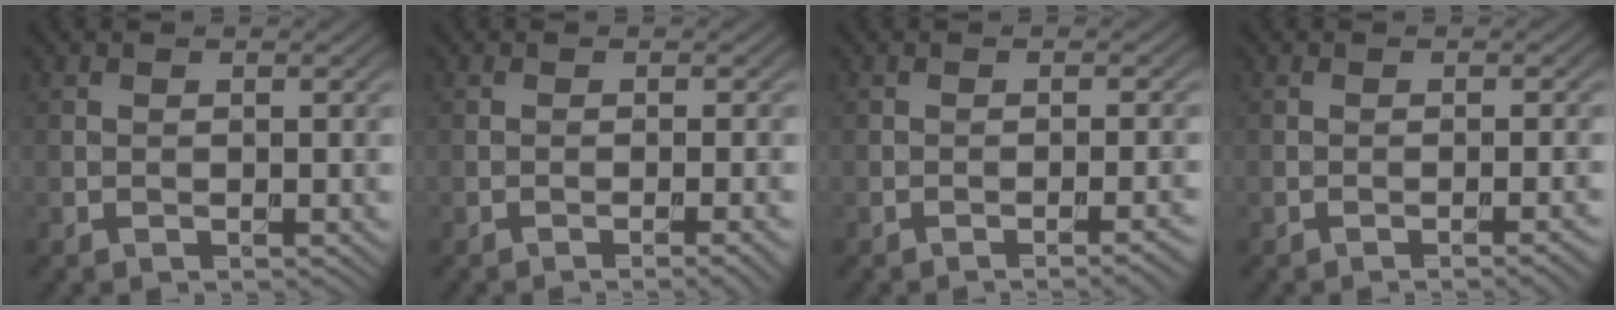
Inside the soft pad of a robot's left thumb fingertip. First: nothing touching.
{"total": 2.2, "force": [-1.0, 0.4, 2.0], "torque": [-0.023, 0.004, -0.020]}
{"total": 2.6, "force": [-1.4, 0.5, 2.1], "torque": [-0.025, 0.008, -0.025]}
{"total": 1.9, "force": [-0.9, 0.3, 1.6], "torque": [-0.017, 0.006, -0.017]}